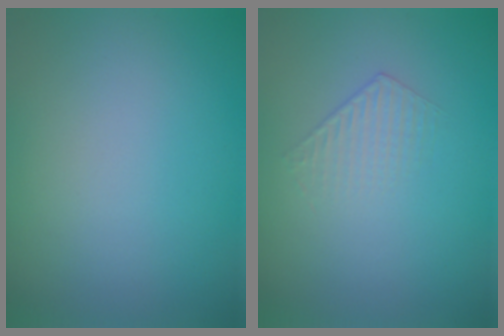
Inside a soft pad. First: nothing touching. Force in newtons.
{"total": 1.0, "press": 0.4, "slide": 0.9}